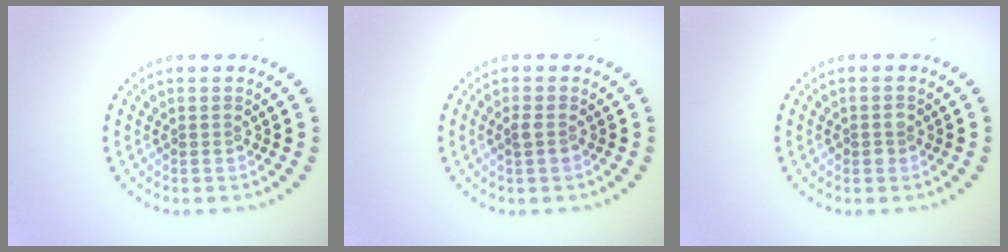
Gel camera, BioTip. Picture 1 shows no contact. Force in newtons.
{"total": 0.9, "press": 0.8, "slide": 0.2}
{"total": 1.2, "press": 1.1, "slide": 0.5}